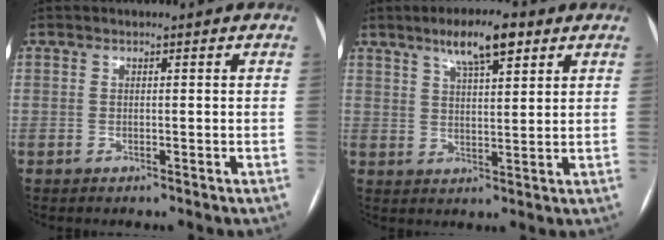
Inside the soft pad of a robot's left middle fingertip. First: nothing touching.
{"total": 7.5, "force": [4.7, 1.7, 5.6], "torque": [-0.100, 0.012, 0.079]}